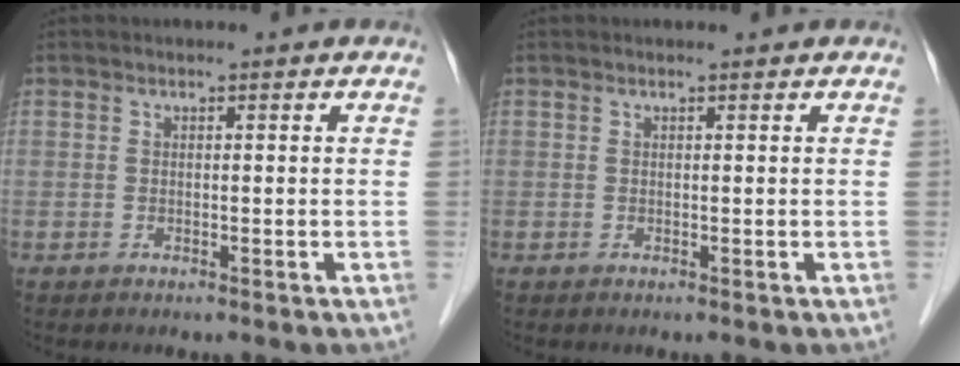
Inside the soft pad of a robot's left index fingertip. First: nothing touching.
{"total": 0.0}